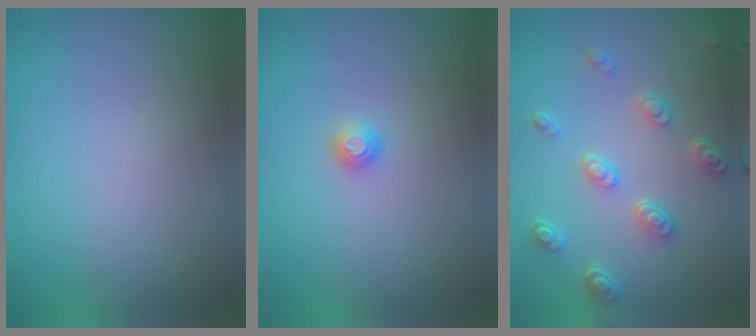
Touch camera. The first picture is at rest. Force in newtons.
{"total": 1.1, "press": 1.1, "slide": 0.1}
{"total": 4.3, "press": 3.3, "slide": 2.8}